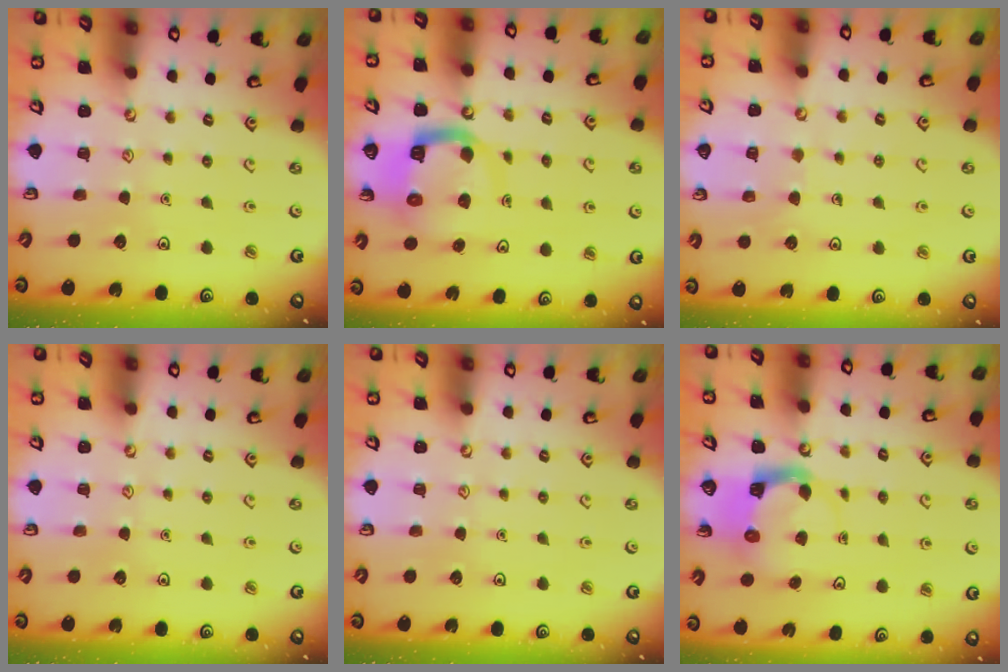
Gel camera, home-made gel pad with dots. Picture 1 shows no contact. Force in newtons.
{"total": 9.0, "press": 9.0, "slide": 1.1}
{"total": 4.6, "press": 4.6, "slide": 0.4}
{"total": 0.0}
{"total": 0.0}
{"total": 3.8, "press": 3.7, "slide": 0.7}